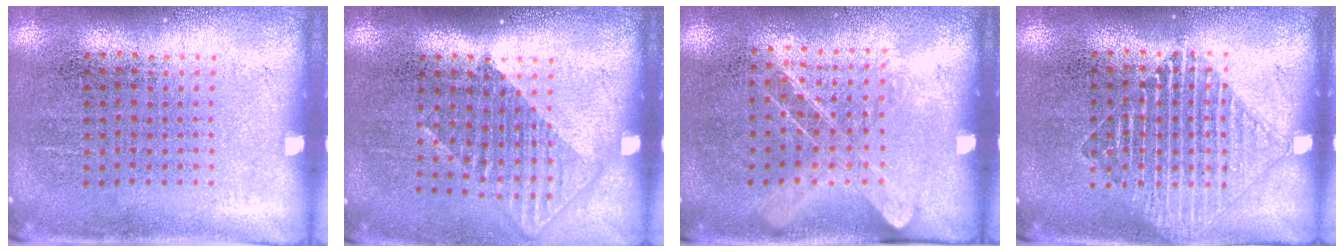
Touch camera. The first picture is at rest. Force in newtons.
{"total": 1.2, "press": 1.0, "slide": 0.8}
{"total": 1.3, "press": 1.0, "slide": 0.7}
{"total": 1.4, "press": 1.3, "slide": 0.3}